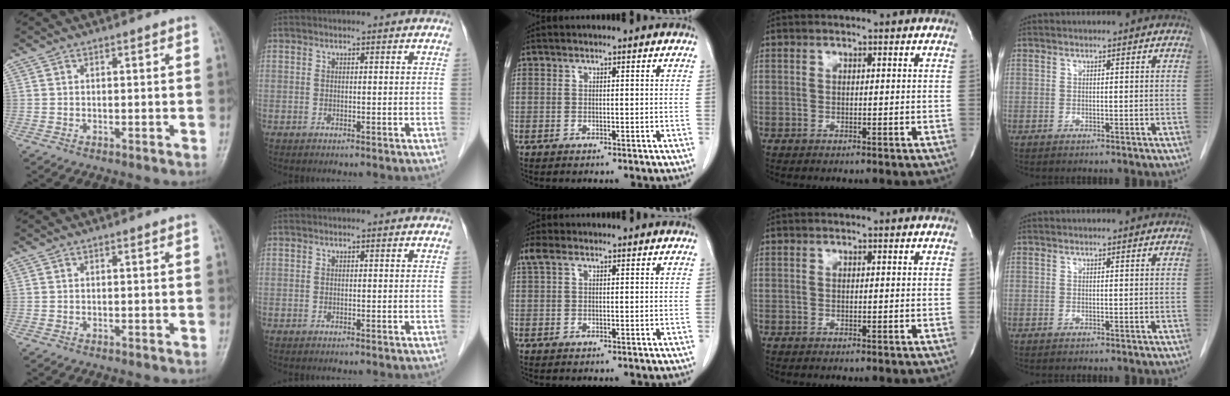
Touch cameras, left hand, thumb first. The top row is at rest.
{"middle": {"total": 2.0, "force": [1.1, 1.0, 1.4], "torque": [-0.040, 0.028, 0.028]}}